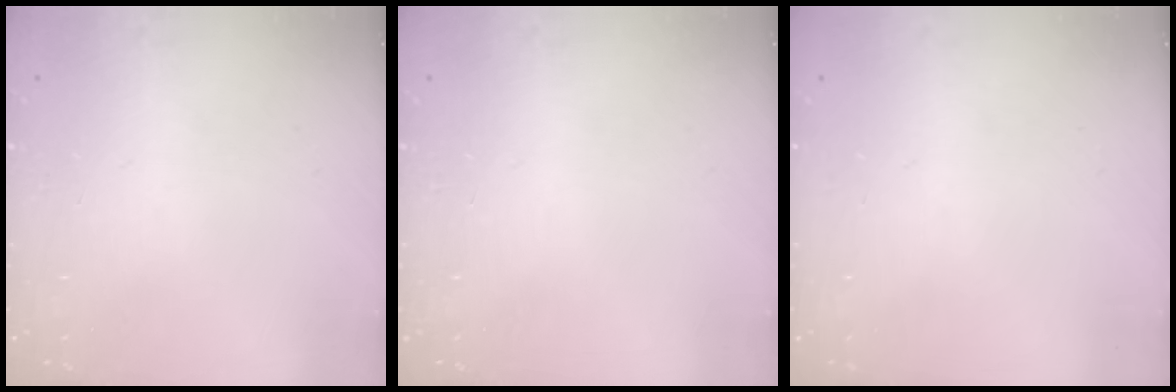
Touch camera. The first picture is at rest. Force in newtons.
{"total": 0.0}
{"total": 0.0}